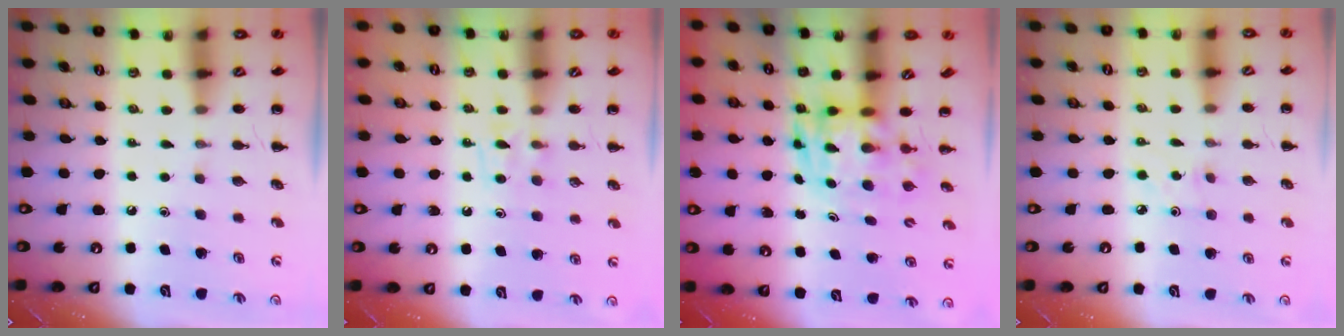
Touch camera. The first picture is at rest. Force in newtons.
{"total": 4.8, "press": 4.5, "slide": 1.7}
{"total": 3.8, "press": 3.7, "slide": 0.7}
{"total": 2.1, "press": 2.0, "slide": 0.7}